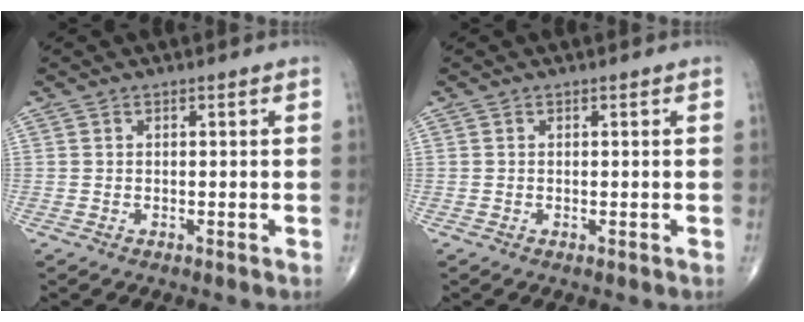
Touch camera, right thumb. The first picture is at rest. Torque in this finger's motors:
{"motor_torque": [0.46, -0.22, -0.07, -0.16, -0.03]}